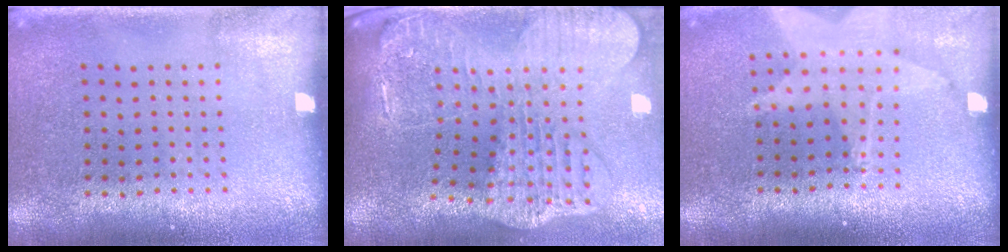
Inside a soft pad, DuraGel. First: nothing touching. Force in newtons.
{"total": 4.2, "press": 3.2, "slide": 2.8}
{"total": 1.7, "press": 1.5, "slide": 0.7}